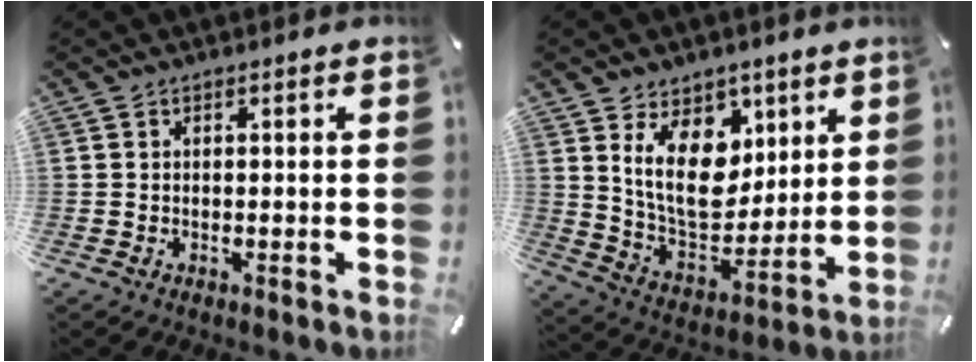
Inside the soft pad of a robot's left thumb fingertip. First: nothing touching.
{"total": 14.5, "force": [5.7, 10.4, 8.4], "torque": [-0.156, -0.033, 0.108]}